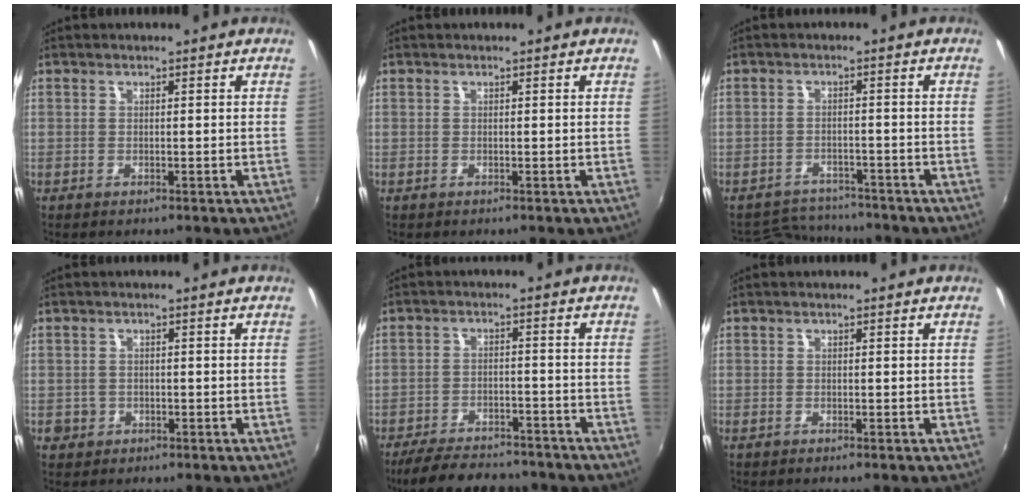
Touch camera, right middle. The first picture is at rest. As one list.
[{"total": 0.0}, {"total": 7.5, "force": [-7.3, 1.8, 0.7], "torque": [-0.031, 0.009, -0.113]}, {"total": 2.7, "force": [-0.8, 2.5, 0.7], "torque": [-0.017, -0.003, -0.011]}, {"total": 14.8, "force": [-12.5, 4.8, 6.4], "torque": [-0.139, -0.010, -0.181]}, {"total": 0.0}]